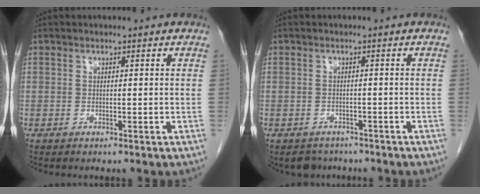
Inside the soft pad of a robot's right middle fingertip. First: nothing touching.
{"total": 4.4, "force": [-3.7, 2.5, 0.2], "torque": [0.004, 0.002, -0.051]}